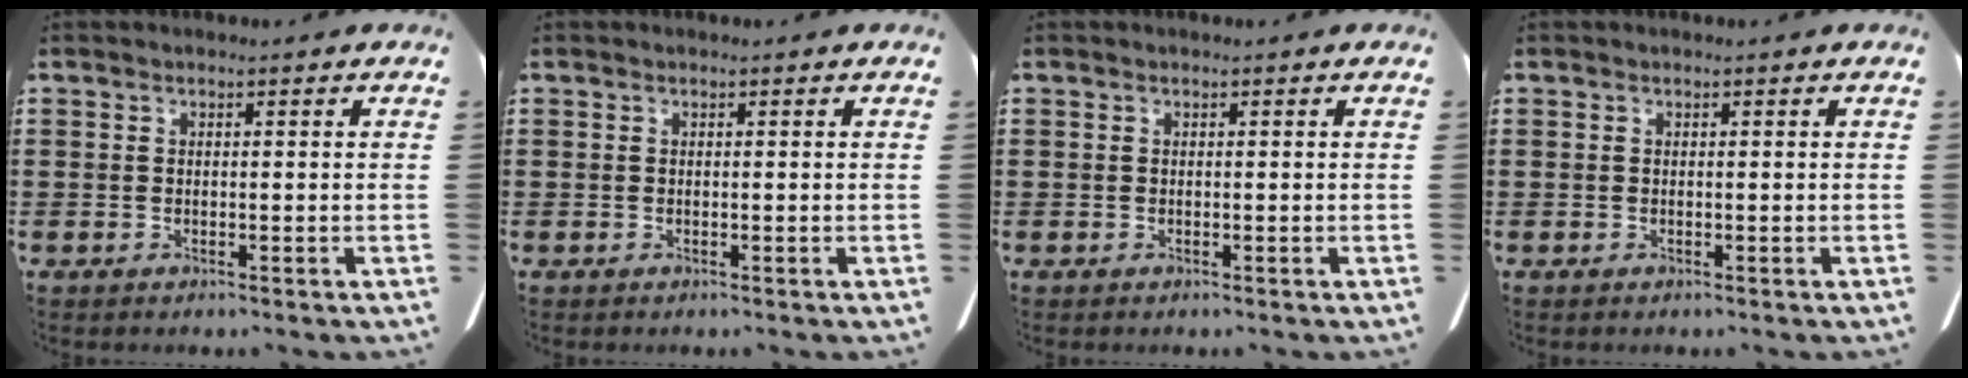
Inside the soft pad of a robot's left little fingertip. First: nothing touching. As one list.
[{"total": 0.0}, {"total": 0.0}, {"total": 0.0}]